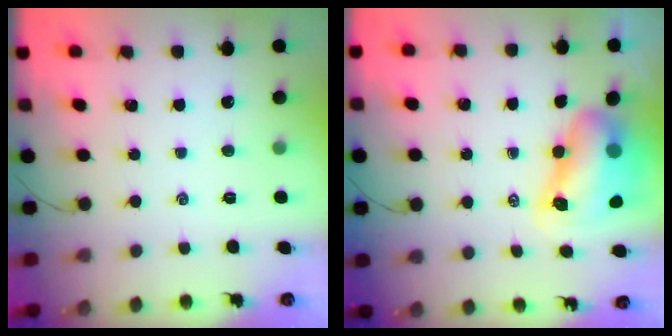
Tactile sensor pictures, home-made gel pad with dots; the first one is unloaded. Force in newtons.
{"total": 11.4, "press": 11.0, "slide": 3.1}